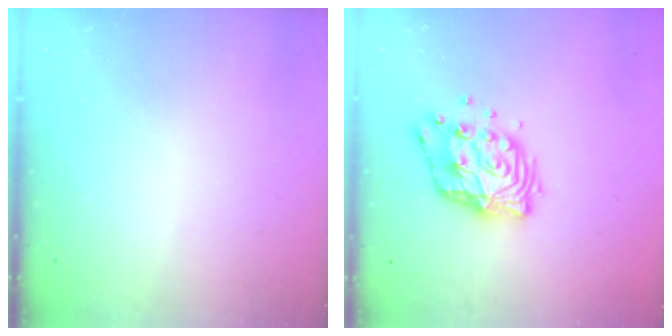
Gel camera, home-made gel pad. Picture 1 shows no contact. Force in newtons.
{"total": 12.3, "press": 12.3, "slide": 1.1}